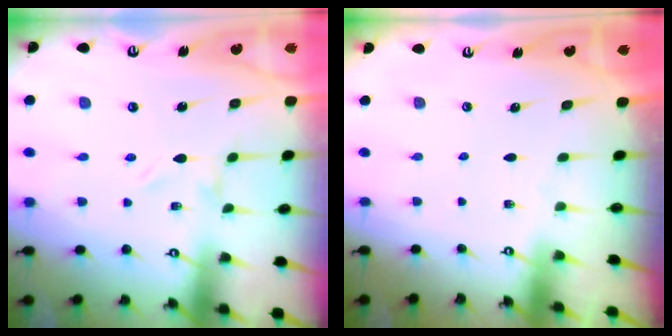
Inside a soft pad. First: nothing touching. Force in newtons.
{"total": 0.0}